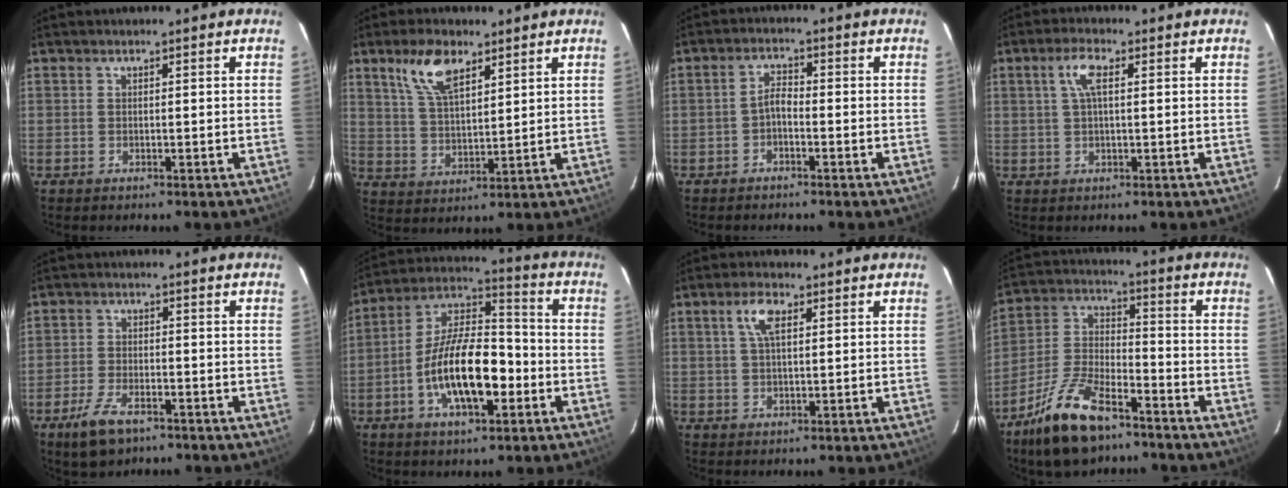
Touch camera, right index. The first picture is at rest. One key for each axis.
{"total": 8.9, "fx": 5.4, "fy": 3.8, "fz": 5.9, "tx": -0.115, "ty": 0.013, "tz": 0.110}
{"total": 2.1, "fx": -1.3, "fy": 0.8, "fz": 1.4, "tx": -0.031, "ty": 0.009, "tz": -0.026}
{"total": 4.0, "fx": 1.1, "fy": 1.3, "fz": 3.7, "tx": -0.074, "ty": 0.009, "tz": 0.021}
{"total": 7.2, "fx": -4.7, "fy": 3.2, "fz": 4.4, "tx": -0.111, "ty": -0.010, "tz": -0.085}
{"total": 16.7, "fx": -5.1, "fy": 7.0, "fz": 14.2, "tx": -0.266, "ty": 0.008, "tz": -0.091}
{"total": 4.6, "fx": 1.9, "fy": 1.8, "fz": 3.8, "tx": -0.072, "ty": 0.009, "tz": 0.035}
{"total": 16.2, "fx": -10.9, "fy": 6.5, "fz": 10.0, "tx": -0.213, "ty": 0.002, "tz": -0.204}